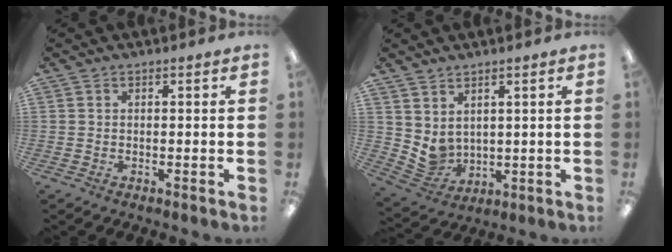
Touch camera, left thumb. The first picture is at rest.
{"total": 5.3, "force": [3.2, 3.9, 1.5], "torque": [-0.043, -0.025, 0.067]}